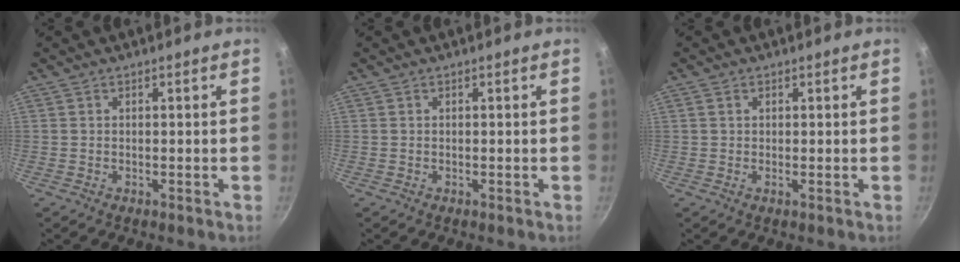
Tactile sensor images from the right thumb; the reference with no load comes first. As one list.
[{"total": 0.0}, {"total": 1.1, "force": [0.3, 0.6, 0.8], "torque": [-0.014, 0.001, 0.002]}]